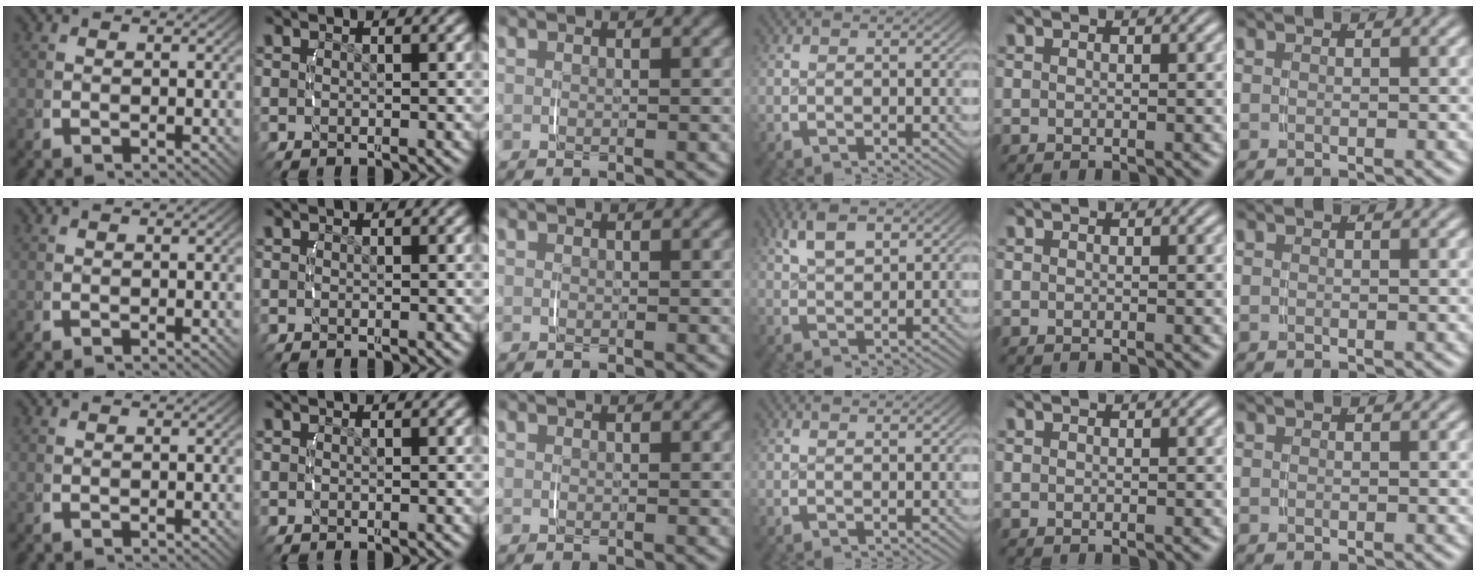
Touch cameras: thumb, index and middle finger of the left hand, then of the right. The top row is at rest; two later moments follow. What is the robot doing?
{"motion": "lift_and_place", "object": "string"}